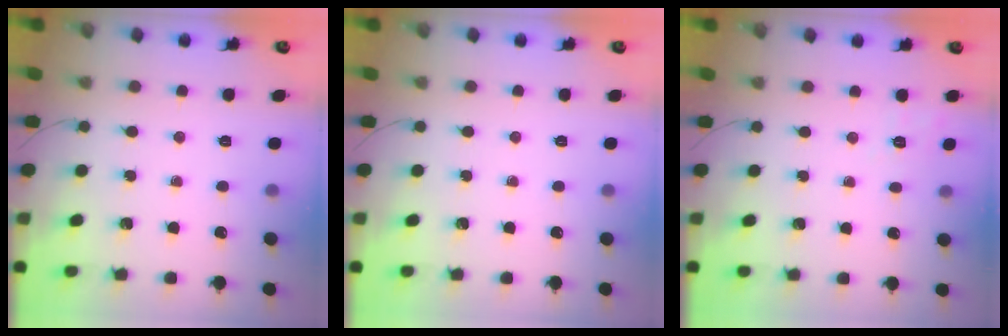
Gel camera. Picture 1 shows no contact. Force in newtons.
{"total": 0.0}
{"total": 3.3, "press": 2.7, "slide": 1.9}